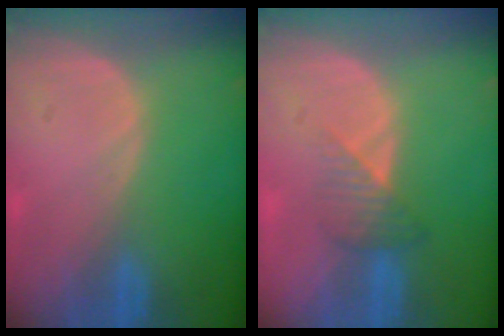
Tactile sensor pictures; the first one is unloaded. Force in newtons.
{"total": 3.3, "press": 3.1, "slide": 1.1}